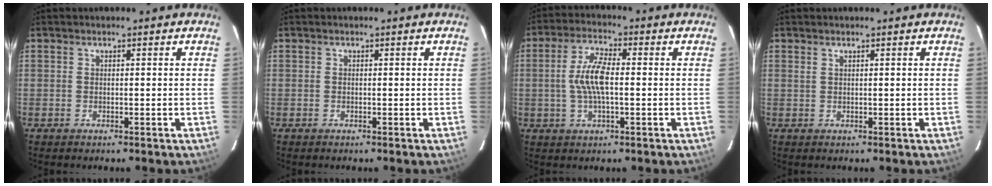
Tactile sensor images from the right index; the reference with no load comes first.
{"total": 0.0}
{"total": 7.6, "force": [-0.2, 2.6, 7.1], "torque": [-0.143, 0.008, -0.004]}
{"total": 0.5, "force": [0.4, -0.1, 0.3], "torque": [-0.007, -0.001, 0.008]}